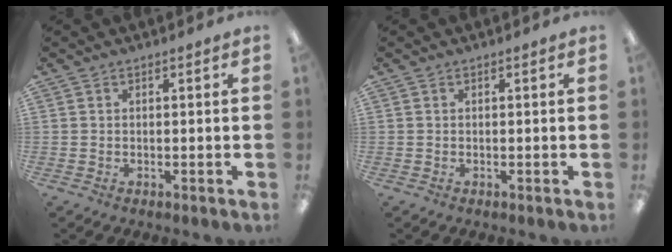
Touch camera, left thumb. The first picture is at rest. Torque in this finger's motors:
{"motor_torque": [0.00, 0.00, -0.08, 0.08, 0.00]}